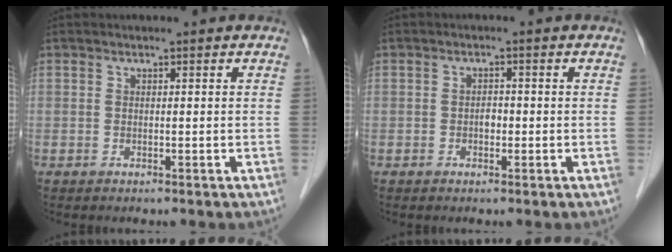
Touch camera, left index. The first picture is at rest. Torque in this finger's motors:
{"motor_torque": [-0.10, 0.15, -0.01, 0.00]}